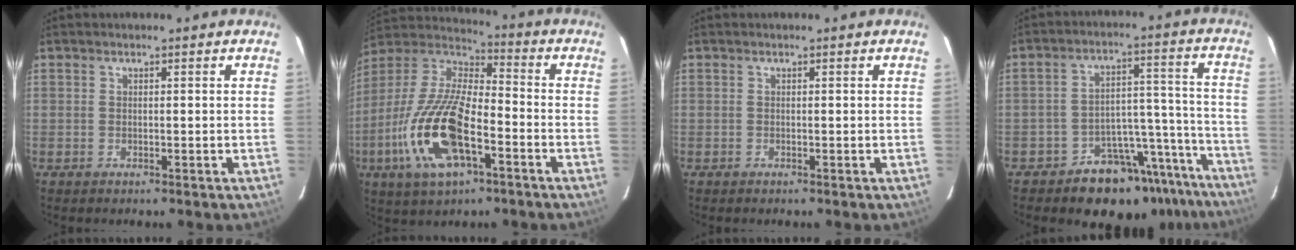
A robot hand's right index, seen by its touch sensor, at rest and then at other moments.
{"total": 20.0, "force": [-7.7, 8.1, 16.6], "torque": [-0.354, -0.022, -0.150]}
{"total": 0.0}
{"total": 16.2, "force": [-13.6, 8.0, 3.8], "torque": [-0.049, 0.067, -0.177]}